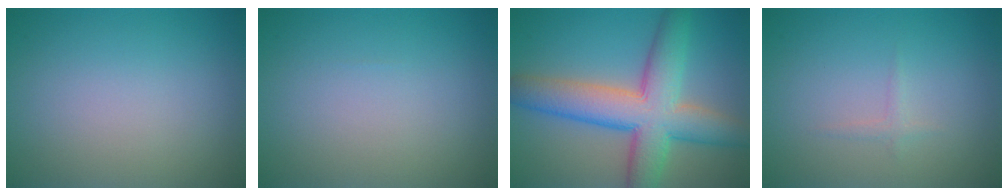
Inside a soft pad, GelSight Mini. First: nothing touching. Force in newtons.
{"total": 0.0}
{"total": 9.2, "press": 9.2, "slide": 0.3}
{"total": 0.7, "press": 0.7, "slide": 0.0}